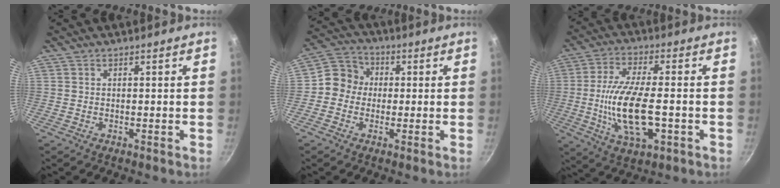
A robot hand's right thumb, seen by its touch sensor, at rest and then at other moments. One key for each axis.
{"total": 7.7, "fx": -0.4, "fy": 7.0, "fz": 3.3, "tx": -0.034, "ty": 0.028, "tz": -0.023}
{"total": 14.9, "fx": -2.3, "fy": 6.1, "fz": 13.4, "tx": -0.259, "ty": 0.003, "tz": -0.038}